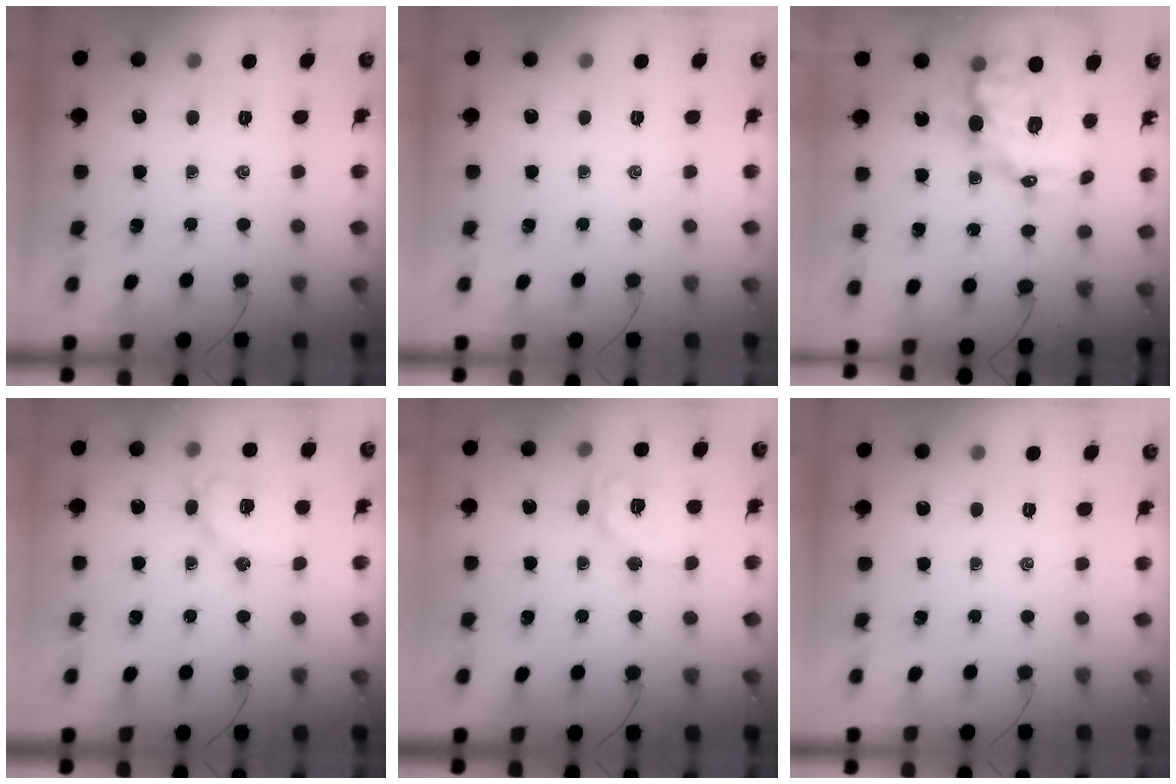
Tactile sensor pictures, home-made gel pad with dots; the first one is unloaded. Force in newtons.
{"total": 0.0}
{"total": 13.0, "press": 12.7, "slide": 2.8}
{"total": 12.9, "press": 12.8, "slide": 1.8}
{"total": 11.1, "press": 11.0, "slide": 1.5}
{"total": 0.0}